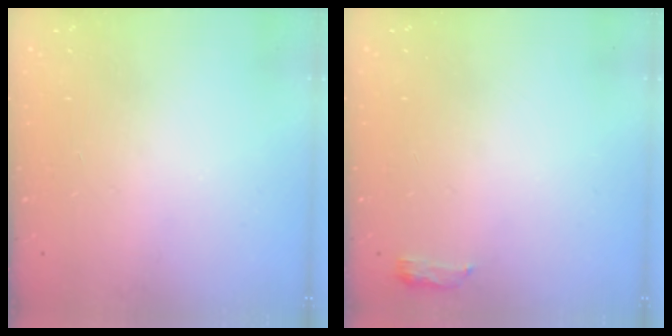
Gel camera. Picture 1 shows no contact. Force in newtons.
{"total": 3.7, "press": 3.5, "slide": 1.3}